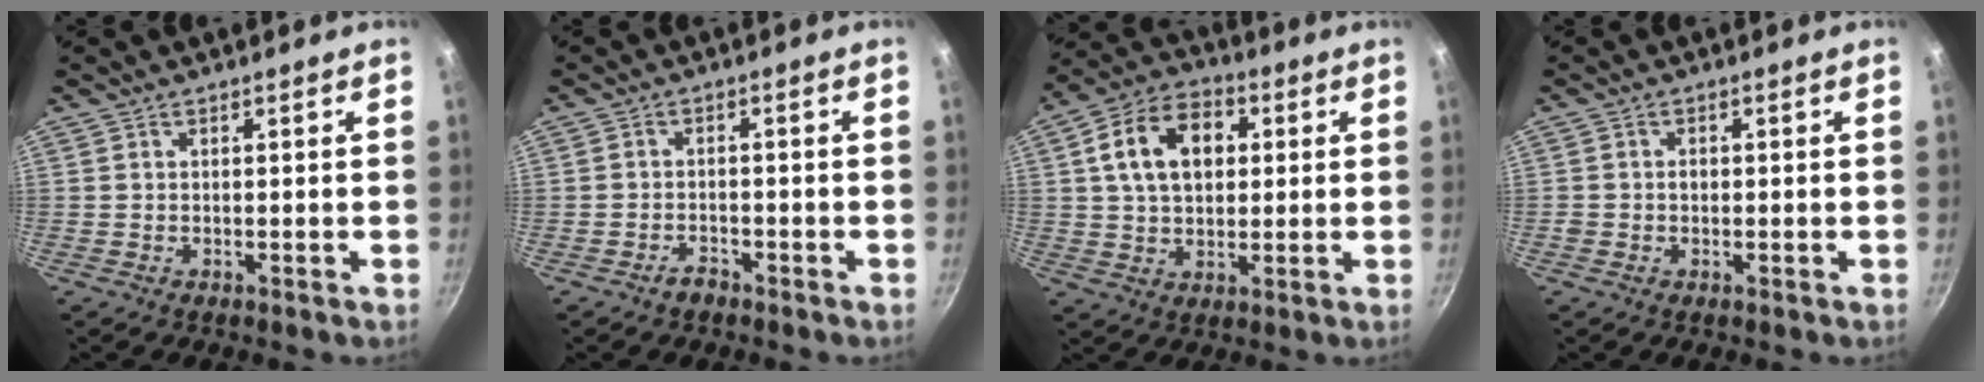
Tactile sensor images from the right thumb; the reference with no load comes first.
{"total": 2.2, "force": [-1.7, 1.2, 0.8], "torque": [-0.004, 0.023, -0.026]}
{"total": 13.9, "force": [3.1, 9.6, 9.5], "torque": [-0.138, 0.017, 0.039]}
{"total": 1.2, "force": [-0.1, 1.1, 0.6], "torque": [-0.007, 0.006, -0.003]}